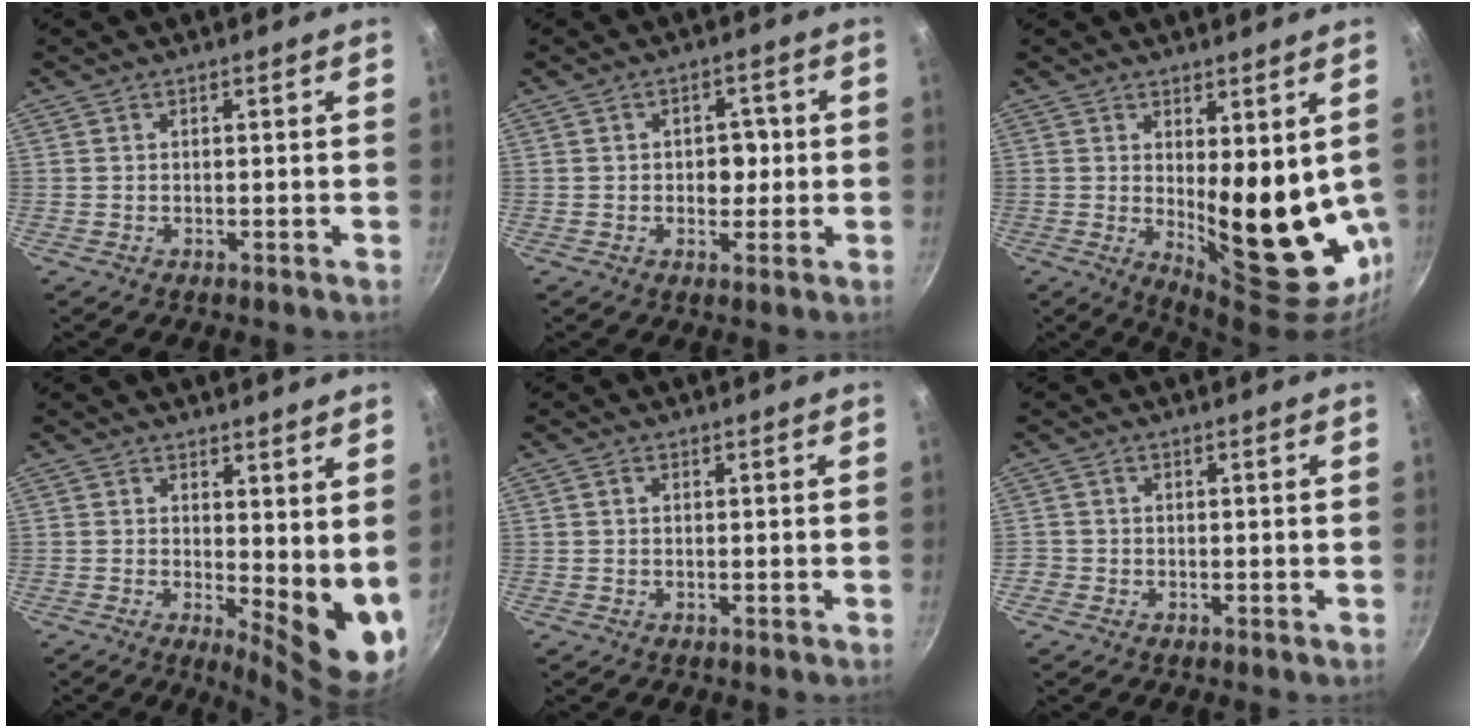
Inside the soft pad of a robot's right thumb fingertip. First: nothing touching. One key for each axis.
{"total": 4.5, "fx": 0.0, "fy": 3.4, "fz": 3.0, "tx": -0.011, "ty": 0.005, "tz": -0.003}
{"total": 15.8, "fx": 1.4, "fy": 6.4, "fz": 14.4, "tx": -0.167, "ty": -0.045, "tz": 0.040}
{"total": 10.0, "fx": 1.6, "fy": 4.0, "fz": 9.0, "tx": -0.097, "ty": -0.030, "tz": 0.027}
{"total": 0.8, "fx": 0.2, "fy": 0.6, "fz": 0.5, "tx": -0.008, "ty": 0.004, "tz": 0.003}
{"total": 1.3, "fx": -0.6, "fy": 1.1, "fz": 0.2, "tx": -0.004, "ty": 0.001, "tz": -0.012}